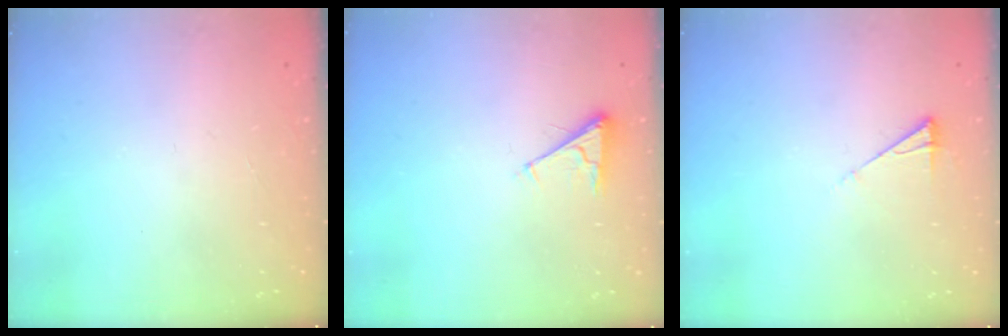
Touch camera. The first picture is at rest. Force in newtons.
{"total": 2.8, "press": 2.8, "slide": 0.4}
{"total": 5.7, "press": 5.7, "slide": 0.7}